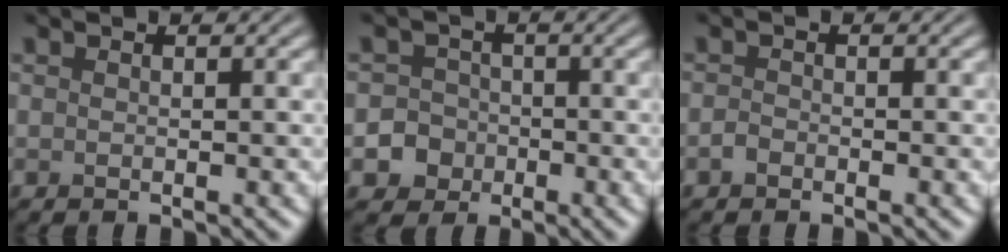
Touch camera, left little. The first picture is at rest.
{"total": 3.5, "force": [-1.4, 3.1, 0.5], "torque": [0.022, -0.002, -0.034]}
{"total": 0.8, "force": [-0.6, 0.5, 0.3], "torque": [-0.006, -0.001, -0.013]}